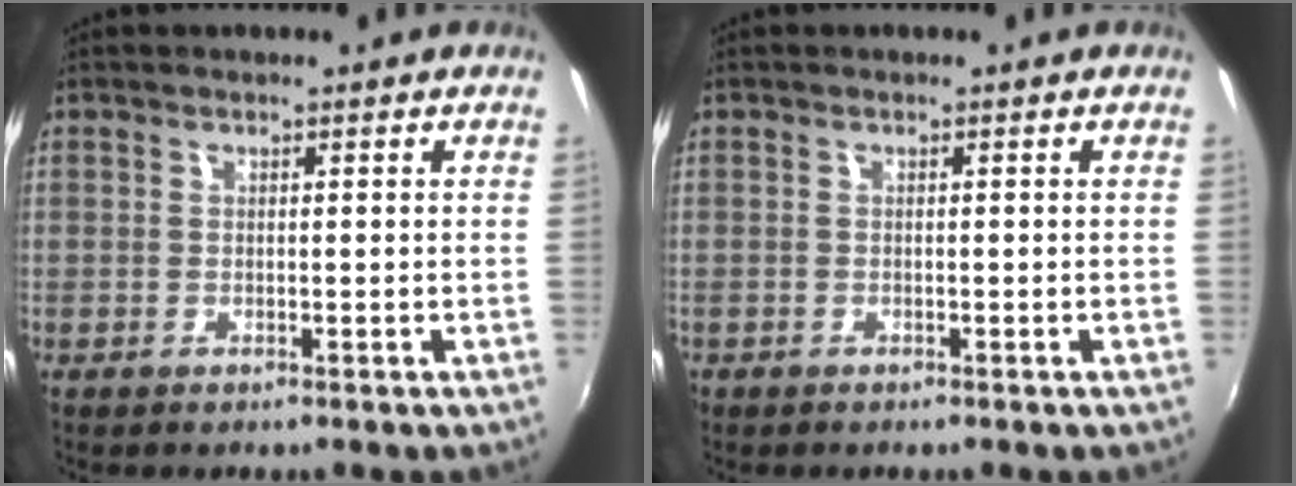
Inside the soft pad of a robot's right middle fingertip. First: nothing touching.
{"total": 1.2, "force": [-0.7, 0.8, 0.3], "torque": [-0.012, -0.003, -0.011]}